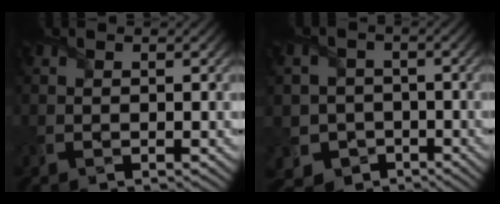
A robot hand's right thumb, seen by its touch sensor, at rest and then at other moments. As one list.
[{"total": 6.4, "force": [-2.1, 5.9, 1.0], "torque": [-0.034, -0.012, -0.067]}]